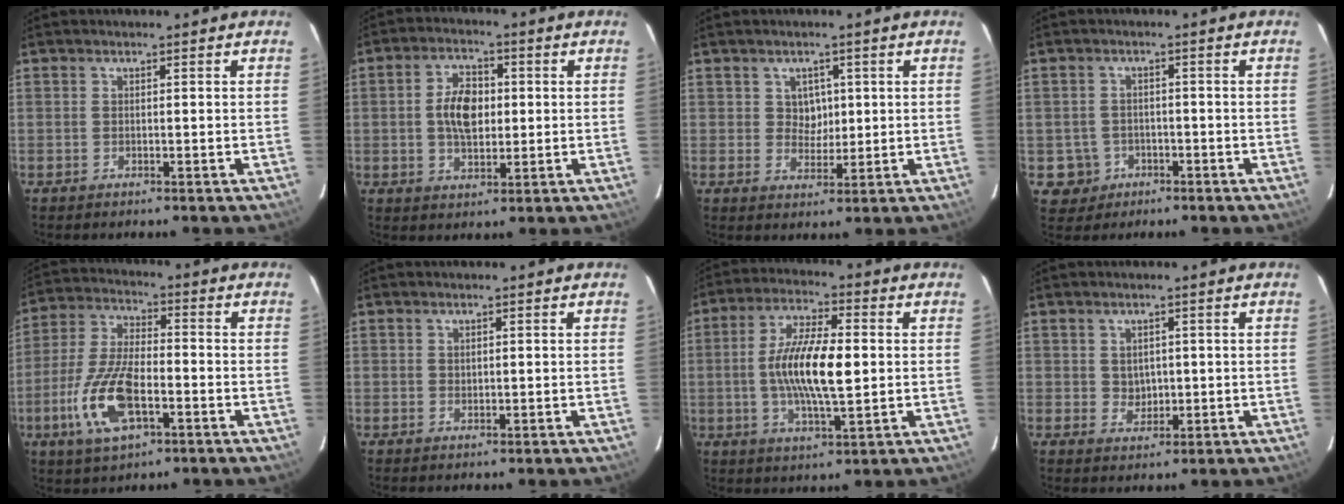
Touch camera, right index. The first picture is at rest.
{"total": 7.4, "force": [0.3, 4.2, 6.0], "torque": [-0.113, 0.010, 0.008]}
{"total": 0.6, "force": [0.1, 0.6, 0.1], "torque": [-0.001, 0.002, 0.002]}
{"total": 4.9, "force": [-1.7, 4.6, 0.3], "torque": [-0.018, 0.015, -0.020]}
{"total": 13.9, "force": [-5.1, 5.7, 11.7], "torque": [-0.255, -0.008, -0.094]}
{"total": 0.7, "force": [0.3, 0.6, 0.3], "torque": [-0.004, 0.003, 0.007]}
{"total": 12.6, "force": [-0.1, 3.8, 12.1], "torque": [-0.229, 0.005, -0.002]}
{"total": 2.9, "force": [0.5, 2.7, 1.1], "torque": [-0.016, 0.005, 0.015]}